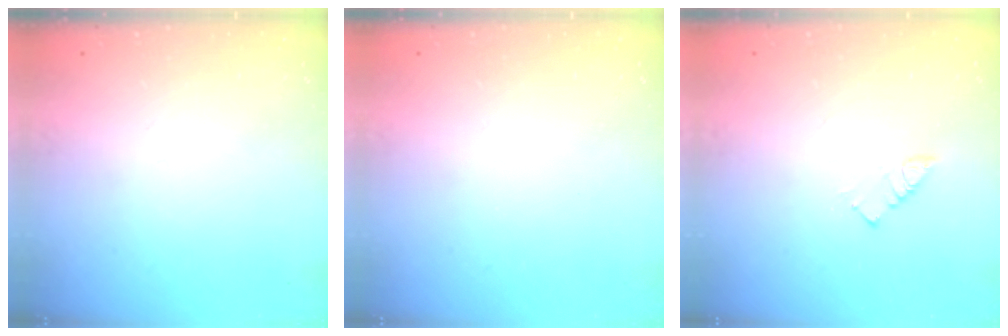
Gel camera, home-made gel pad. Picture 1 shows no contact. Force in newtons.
{"total": 0.0}
{"total": 2.9, "press": 2.9, "slide": 0.5}